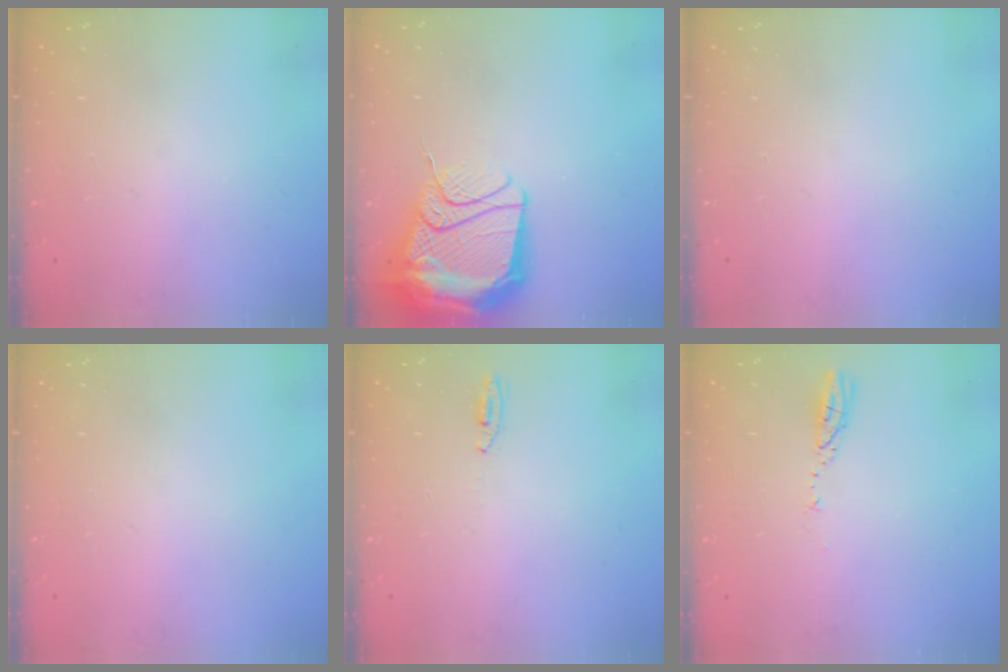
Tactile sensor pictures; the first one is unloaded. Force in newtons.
{"total": 24.0, "press": 20.5, "slide": 12.5}
{"total": 0.0}
{"total": 13.0, "press": 3.6, "slide": 12.5}
{"total": 2.7, "press": 2.5, "slide": 1.0}
{"total": 3.6, "press": 3.6, "slide": 0.2}